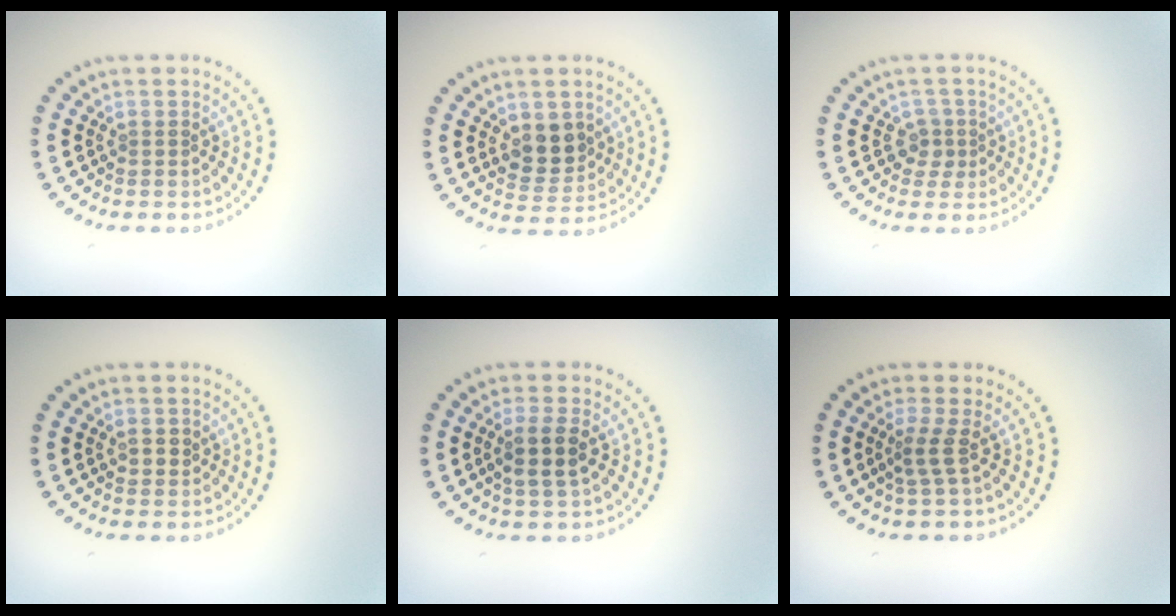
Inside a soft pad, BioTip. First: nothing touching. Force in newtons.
{"total": 3.4, "press": 3.3, "slide": 1.0}
{"total": 1.7, "press": 1.3, "slide": 1.1}
{"total": 1.1, "press": 1.1, "slide": 0.2}
{"total": 2.9, "press": 2.6, "slide": 1.3}
{"total": 1.8, "press": 1.2, "slide": 1.4}